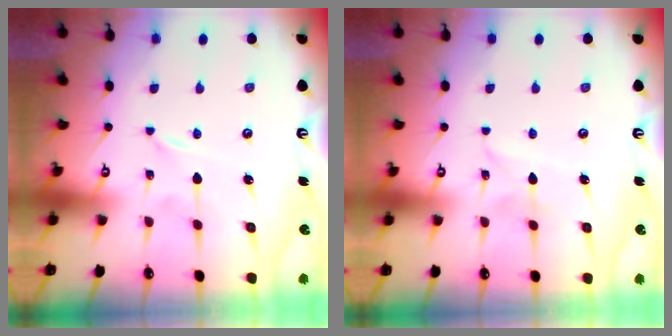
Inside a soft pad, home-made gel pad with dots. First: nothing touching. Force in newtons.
{"total": 2.3, "press": 2.3, "slide": 0.2}